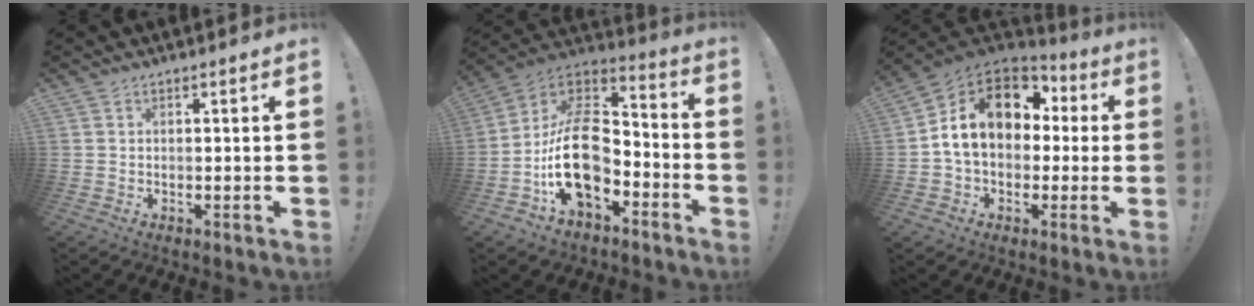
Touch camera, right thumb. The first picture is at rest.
{"total": 20.5, "force": [-5.4, 13.3, 14.7], "torque": [-0.268, 0.030, -0.085]}
{"total": 17.0, "force": [4.2, 12.2, 11.0], "torque": [-0.163, 0.002, 0.086]}